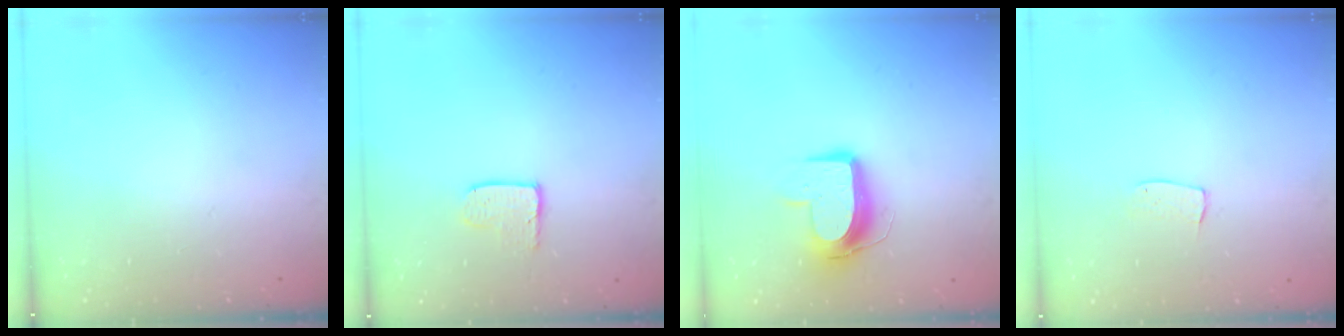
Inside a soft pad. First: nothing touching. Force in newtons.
{"total": 3.6, "press": 3.6, "slide": 0.3}
{"total": 10.6, "press": 10.5, "slide": 1.0}
{"total": 5.2, "press": 5.2, "slide": 0.3}